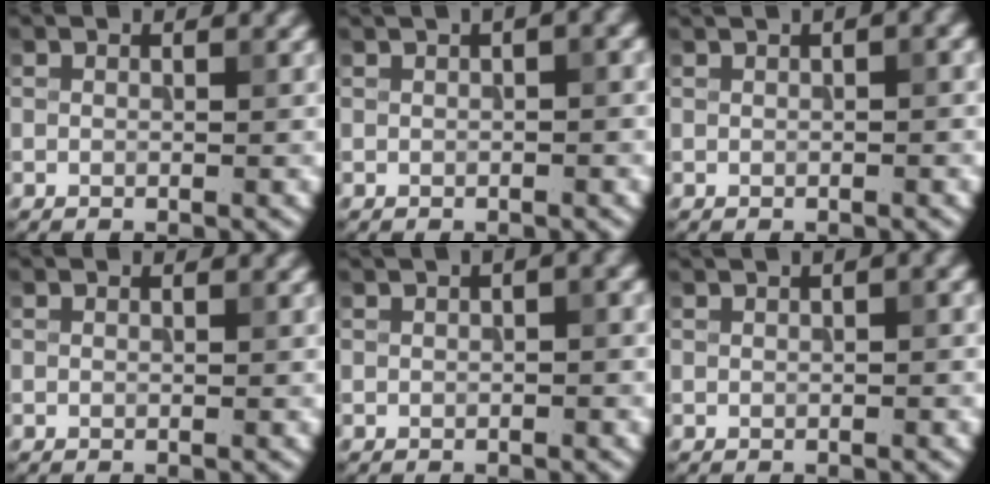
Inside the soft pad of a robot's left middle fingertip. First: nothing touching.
{"total": 3.9, "force": [1.9, 1.2, 3.2], "torque": [-0.039, 0.015, 0.019]}
{"total": 3.6, "force": [1.8, 1.2, 2.8], "torque": [-0.035, 0.014, 0.018]}
{"total": 0.0}
{"total": 3.0, "force": [1.2, 0.8, 2.6], "torque": [-0.032, 0.007, 0.011]}
{"total": 3.1, "force": [1.5, 0.9, 2.5], "torque": [-0.031, 0.011, 0.016]}